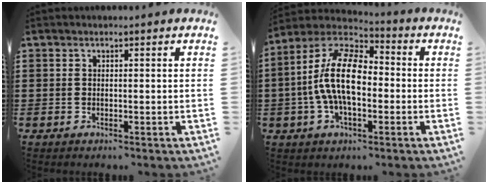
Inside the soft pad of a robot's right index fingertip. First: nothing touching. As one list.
[{"total": 12.6, "force": [-0.6, 5.8, 11.2], "torque": [-0.255, -0.002, -0.020]}]